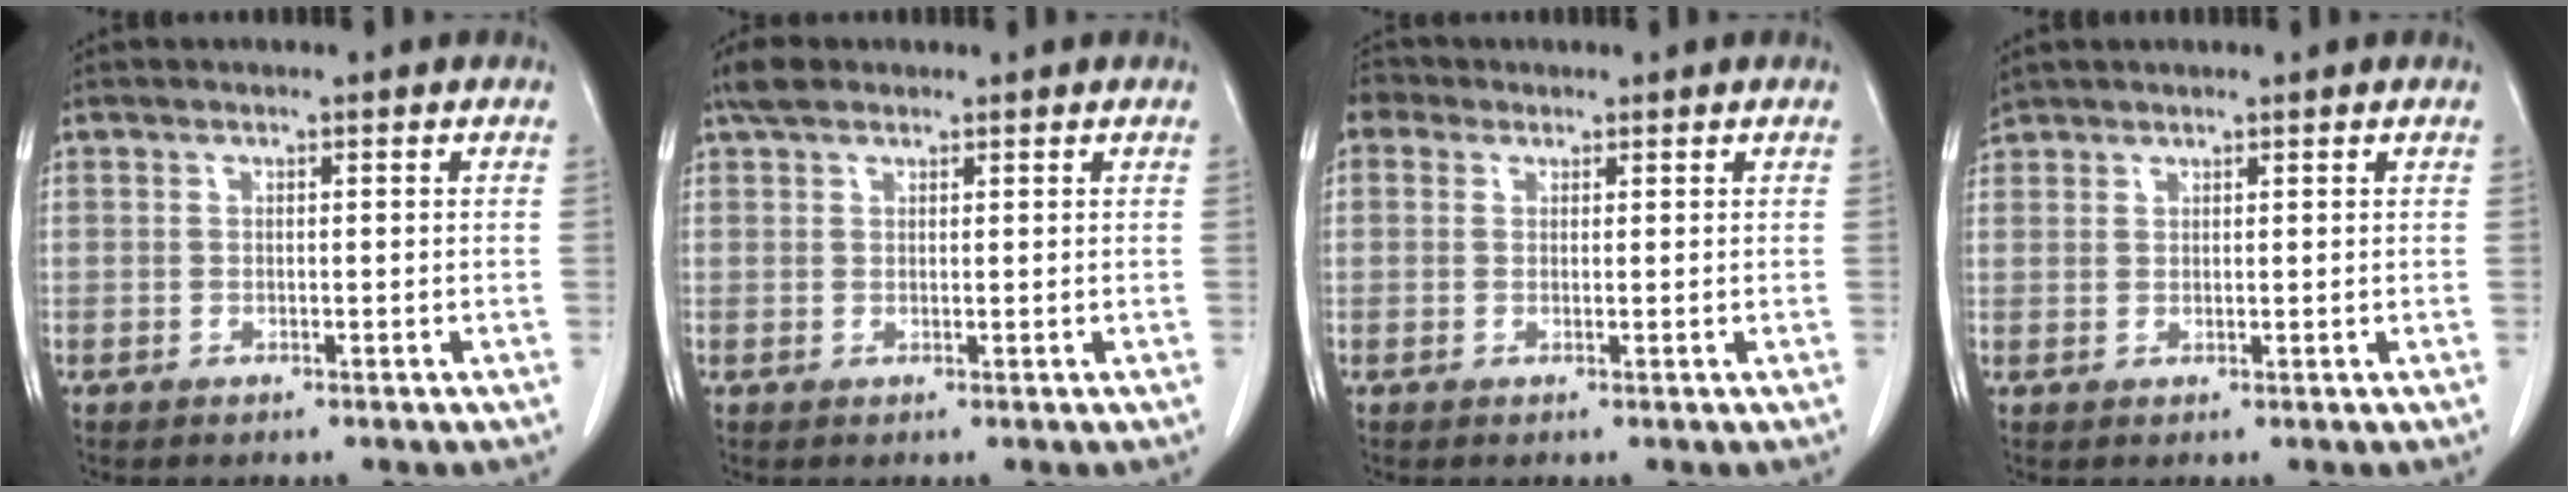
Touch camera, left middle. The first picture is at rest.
{"total": 2.6, "force": [2.0, 1.3, 1.0], "torque": [-0.022, 0.013, 0.034]}
{"total": 2.5, "force": [1.4, 2.0, 0.6], "torque": [-0.013, 0.015, 0.023]}
{"total": 1.9, "force": [1.8, 0.6, -0.1], "torque": [-0.003, 0.014, 0.036]}